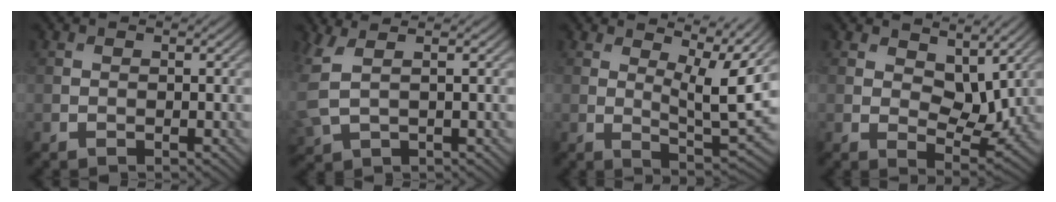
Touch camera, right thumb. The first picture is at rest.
{"total": 3.4, "force": [1.4, 1.2, 2.8], "torque": [-0.090, 0.003, 0.032]}
{"total": 7.4, "force": [4.3, 1.6, 5.8], "torque": [-0.104, -0.004, 0.067]}
{"total": 6.5, "force": [3.7, 3.5, 4.1], "torque": [-0.069, -0.013, 0.056]}